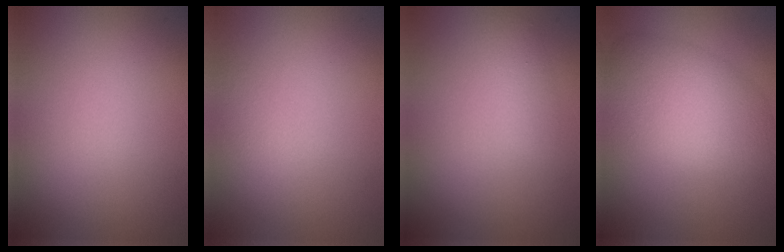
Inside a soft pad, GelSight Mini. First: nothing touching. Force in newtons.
{"total": 1.1, "press": 1.1, "slide": 0.0}
{"total": 1.3, "press": 1.3, "slide": 0.1}
{"total": 5.9, "press": 5.9, "slide": 0.6}